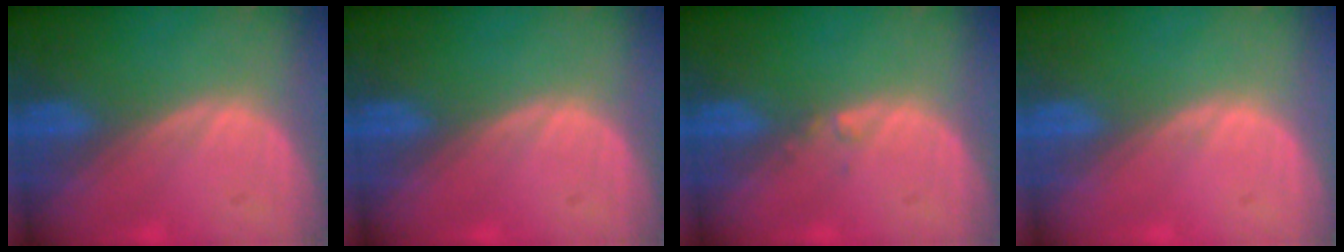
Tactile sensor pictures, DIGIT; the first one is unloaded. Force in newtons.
{"total": 0.0}
{"total": 0.6, "press": 0.6, "slide": 0.2}
{"total": 0.5, "press": 0.1, "slide": 0.5}